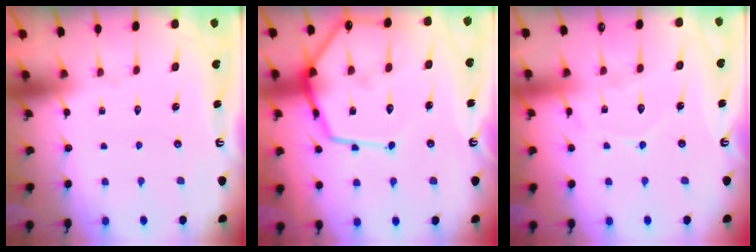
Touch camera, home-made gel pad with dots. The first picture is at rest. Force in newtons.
{"total": 17.4, "press": 17.3, "slide": 1.6}
{"total": 8.1, "press": 8.0, "slide": 0.8}